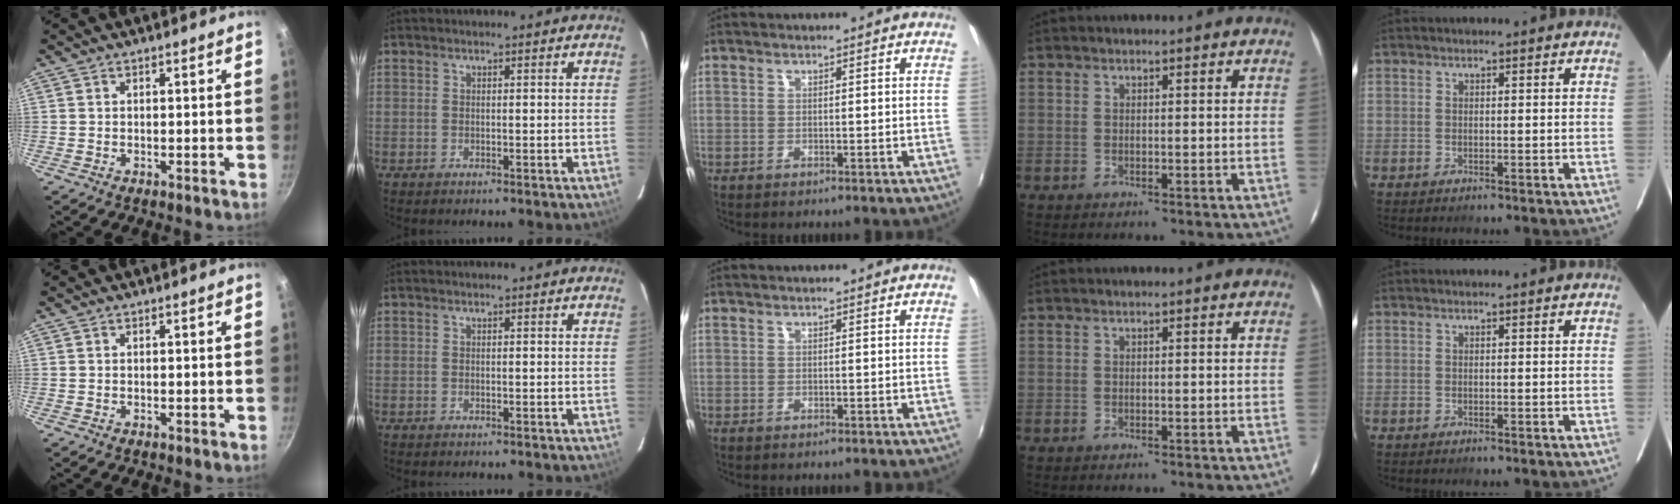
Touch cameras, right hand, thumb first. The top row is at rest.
{}